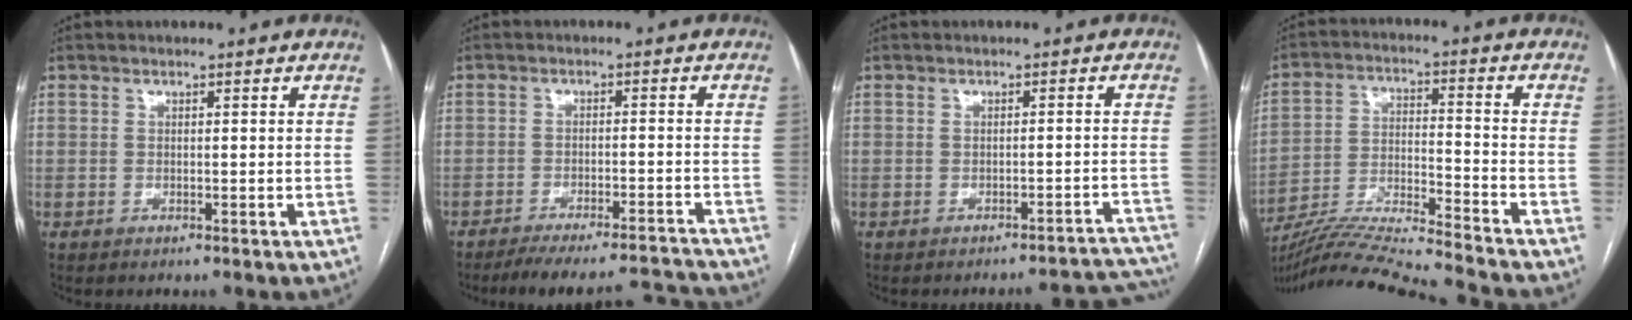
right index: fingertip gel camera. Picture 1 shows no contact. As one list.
[{"total": 14.2, "force": [-13.7, 1.2, 3.5], "torque": [-0.058, 0.012, -0.184]}, {"total": 9.8, "force": [-9.8, 0.5, 0.4], "torque": [0.027, 0.012, -0.104]}, {"total": 17.9, "force": [-16.7, -2.3, 6.0], "torque": [-0.109, -0.014, -0.283]}]